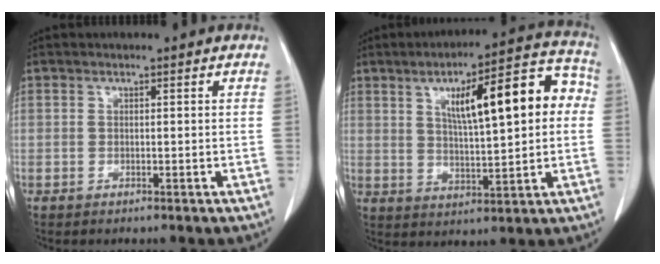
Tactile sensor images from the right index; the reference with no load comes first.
{"total": 15.3, "force": [3.5, 3.8, 14.4], "torque": [-0.200, 0.037, 0.053]}